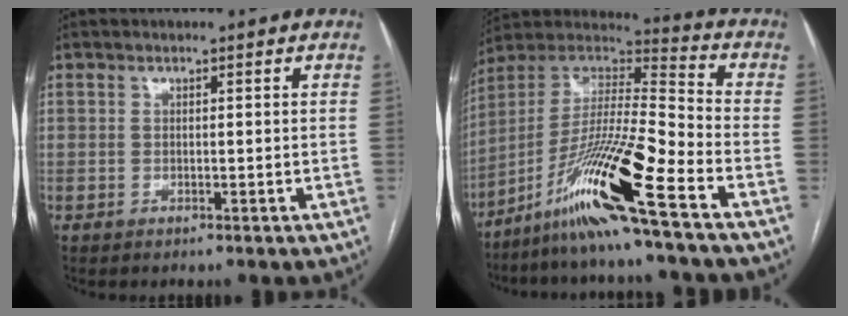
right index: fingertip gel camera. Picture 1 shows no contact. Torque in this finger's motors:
{"motor_torque": [1.31, -0.83, 0.96, 0.21]}